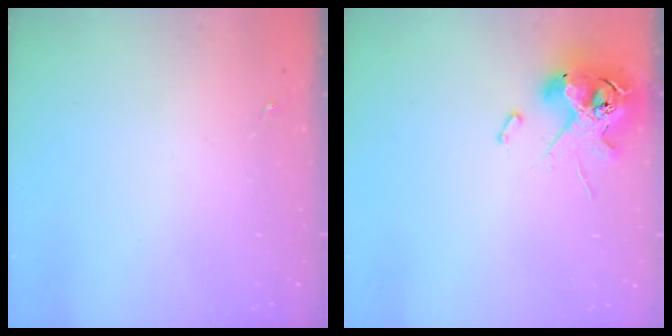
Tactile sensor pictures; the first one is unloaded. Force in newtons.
{"total": 12.1, "press": 11.9, "slide": 1.9}